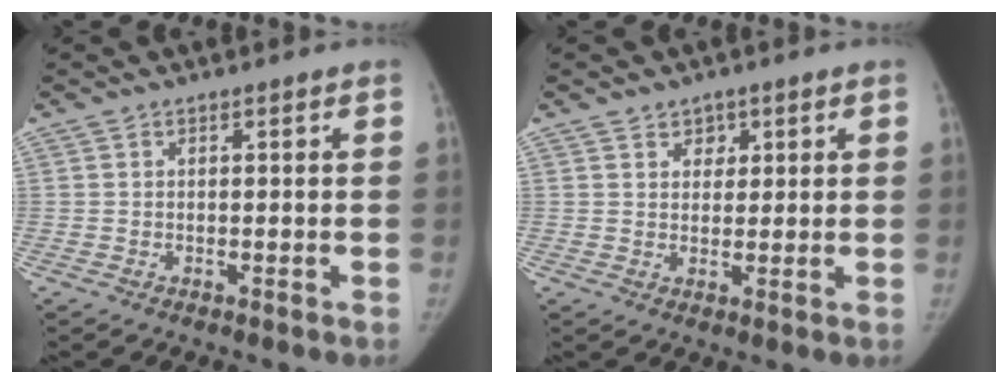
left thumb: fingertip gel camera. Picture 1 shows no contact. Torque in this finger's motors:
{"motor_torque": [-0.19, -0.15, 0.00, 0.16, -0.03]}